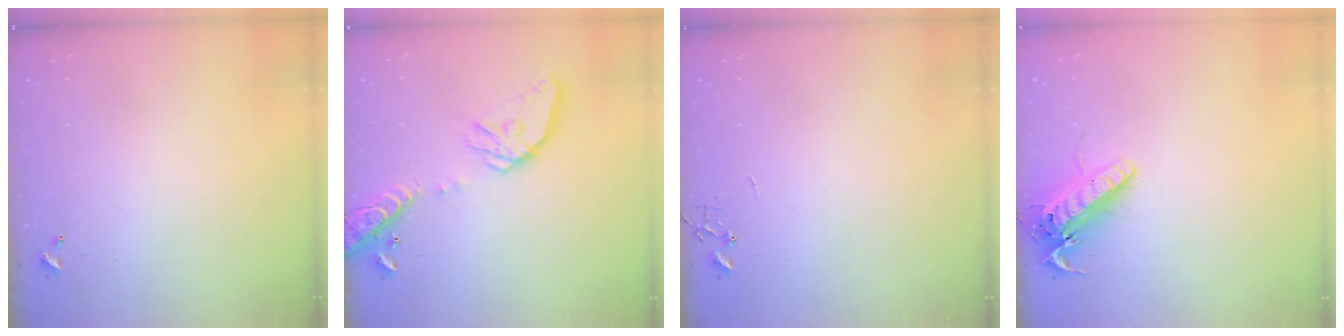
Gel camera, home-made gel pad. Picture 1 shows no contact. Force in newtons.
{"total": 17.0, "press": 16.8, "slide": 2.6}
{"total": 0.0}
{"total": 15.8, "press": 15.6, "slide": 2.7}